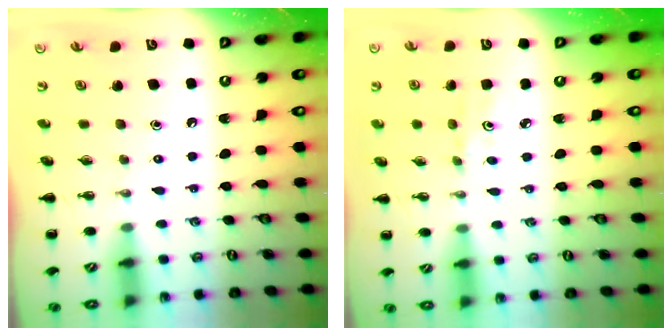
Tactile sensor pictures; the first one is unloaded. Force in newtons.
{"total": 3.8, "press": 3.7, "slide": 0.9}